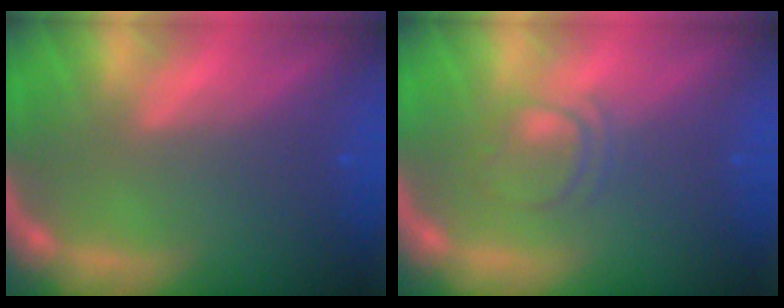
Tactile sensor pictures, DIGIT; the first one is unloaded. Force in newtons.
{"total": 2.4}